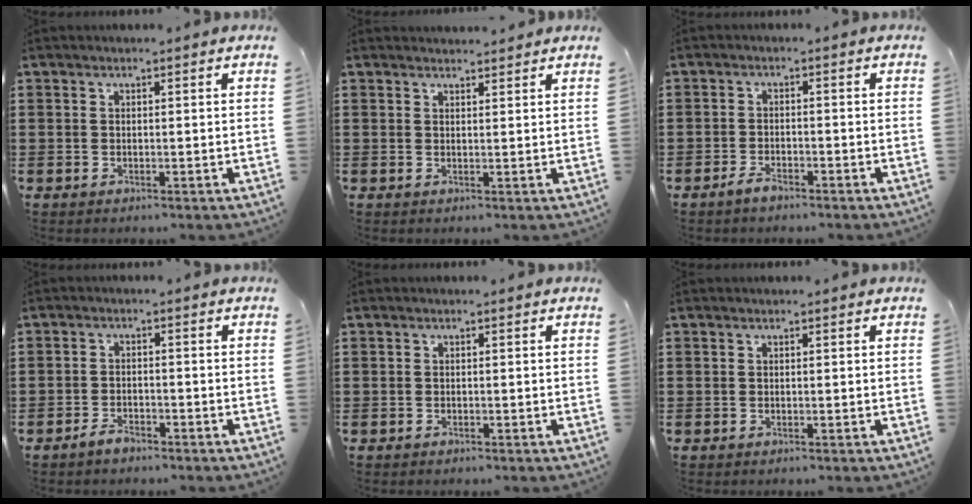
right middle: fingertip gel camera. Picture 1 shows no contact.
{"total": 1.4, "force": [1.4, 0.2, 0.1], "torque": [0.004, -0.002, 0.025]}
{"total": 2.3, "force": [-1.9, 0.9, 0.9], "torque": [-0.025, 0.000, -0.040]}
{"total": 2.5, "force": [-2.2, 1.0, 0.7], "torque": [-0.016, 0.002, -0.043]}
{"total": 0.9, "force": [-0.7, 0.6, 0.0], "torque": [0.000, 0.002, -0.015]}
{"total": 0.0}